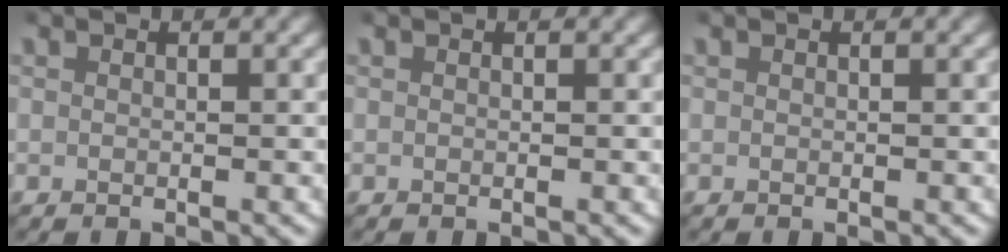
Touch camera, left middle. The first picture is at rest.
{"total": 0.0}
{"total": 0.0}